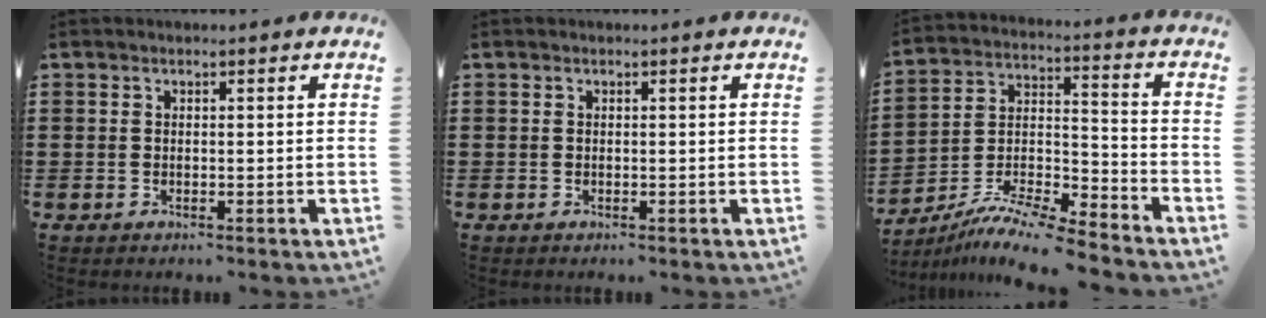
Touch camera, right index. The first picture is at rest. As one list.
[{"total": 0.0}, {"total": 9.5, "force": [-8.9, 0.4, 3.3], "torque": [-0.062, 0.010, -0.180]}]